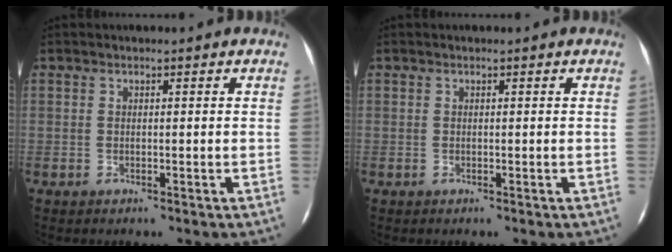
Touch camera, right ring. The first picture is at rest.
{"total": 0.0}